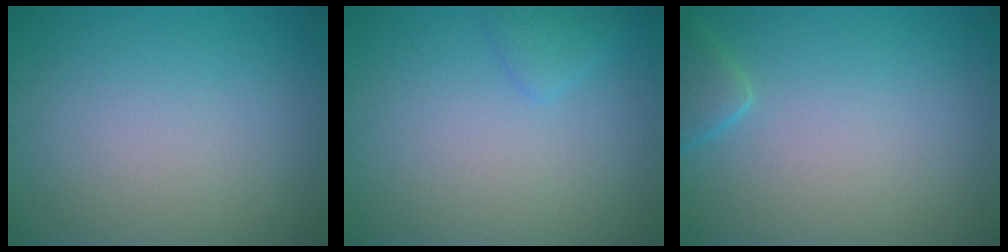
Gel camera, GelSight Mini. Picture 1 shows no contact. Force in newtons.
{"total": 1.3, "press": 1.3, "slide": 0.0}
{"total": 1.9, "press": 1.9, "slide": 0.2}